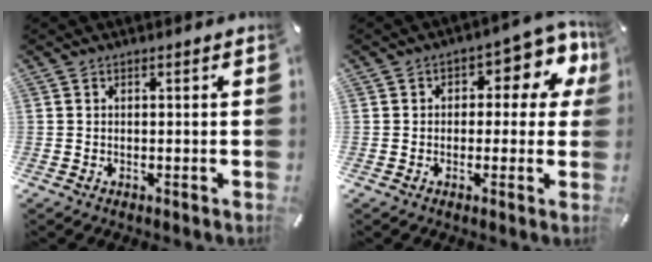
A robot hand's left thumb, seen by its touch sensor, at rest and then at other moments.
{"total": 8.8, "force": [2.5, 5.4, 6.6], "torque": [-0.078, -0.013, 0.037]}